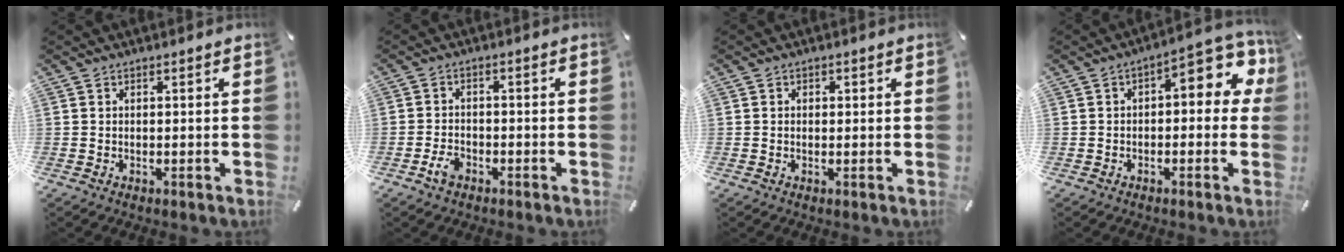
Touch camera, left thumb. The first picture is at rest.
{"total": 3.2, "force": [-2.0, 1.9, 1.6], "torque": [-0.041, 0.006, -0.041]}
{"total": 0.9, "force": [0.0, 0.8, 0.5], "torque": [-0.009, 0.005, -0.001]}
{"total": 8.4, "force": [1.8, 3.9, 7.2], "torque": [-0.090, -0.020, 0.023]}